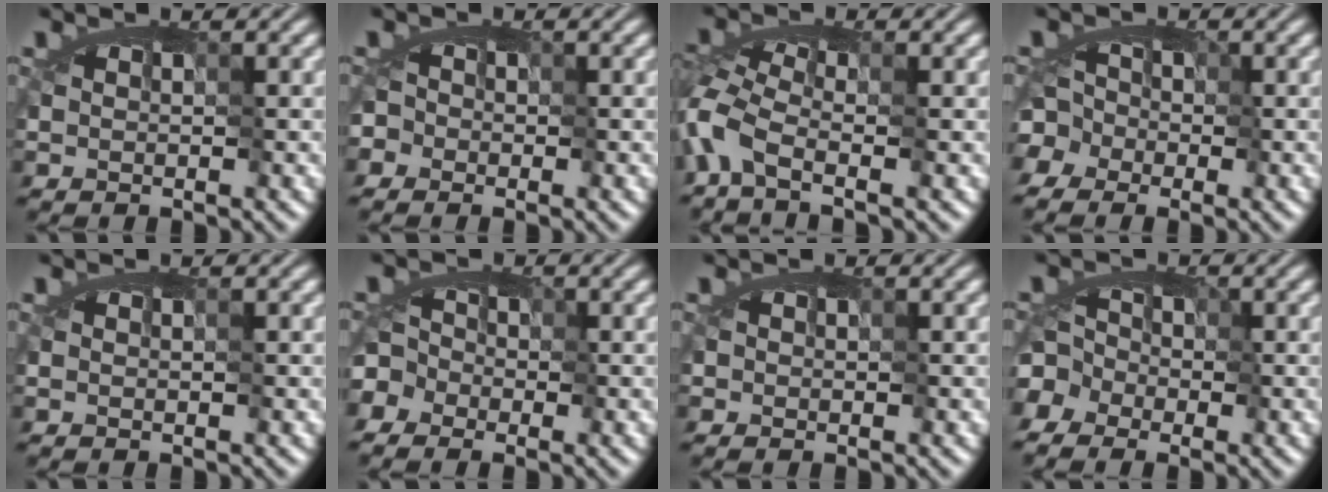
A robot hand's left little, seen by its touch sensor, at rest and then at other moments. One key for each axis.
{"total": 2.9, "fx": 0.2, "fy": 2.4, "fz": 1.6, "tx": -0.026, "ty": 0.016, "tz": -0.001}
{"total": 4.1, "fx": -3.0, "fy": 0.3, "fz": 2.8, "tx": -0.064, "ty": 0.002, "tz": -0.073}
{"total": 4.5, "fx": -2.3, "fy": 3.7, "fz": 1.4, "tx": -0.006, "ty": 0.014, "tz": -0.058}
{"total": 0.0}
{"total": 4.8, "fx": -2.5, "fy": 3.7, "fz": 1.7, "tx": -0.009, "ty": 0.014, "tz": -0.061}
{"total": 0.0}
{"total": 4.9, "fx": -2.8, "fy": 3.8, "fz": 1.3, "tx": -0.004, "ty": 0.010, "tz": -0.070}